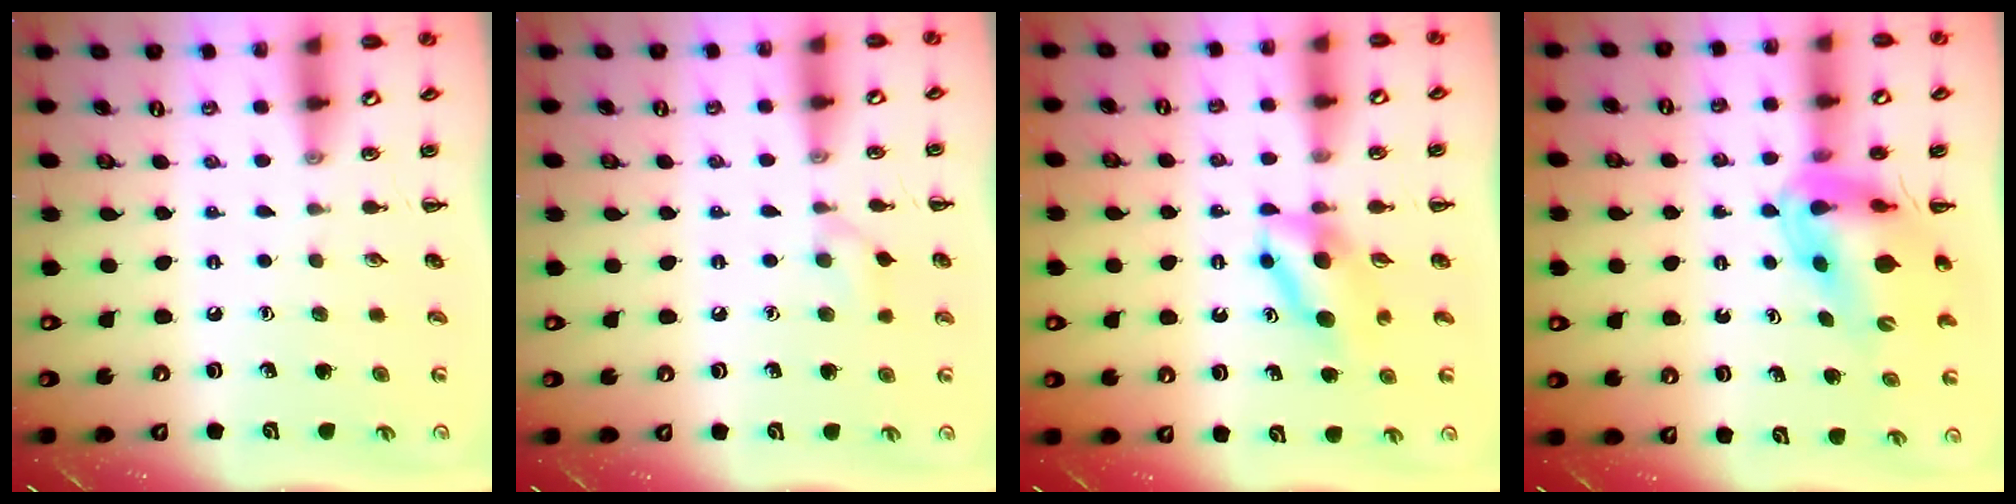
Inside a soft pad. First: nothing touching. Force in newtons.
{"total": 6.5, "press": 6.1, "slide": 2.2}
{"total": 6.1, "press": 6.1, "slide": 0.9}
{"total": 11.9, "press": 11.3, "slide": 3.7}